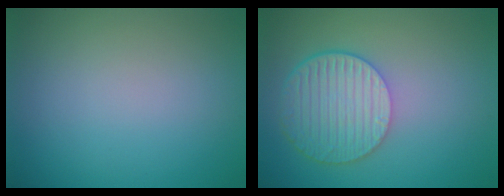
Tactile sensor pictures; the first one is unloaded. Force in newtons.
{"total": 6.1, "press": 4.5, "slide": 4.0}